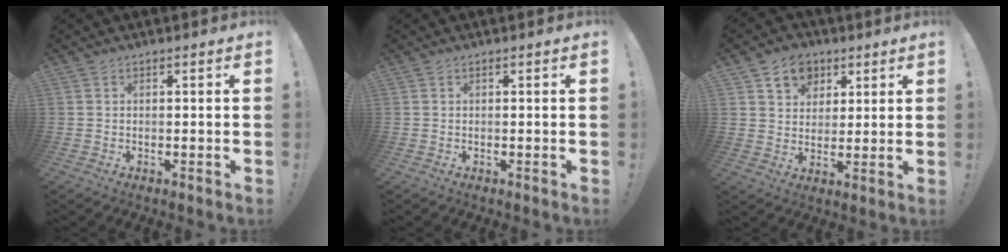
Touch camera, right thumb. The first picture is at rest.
{"total": 0.0}
{"total": 9.1, "force": [4.7, 7.3, 2.8], "torque": [-0.039, -0.023, 0.092]}